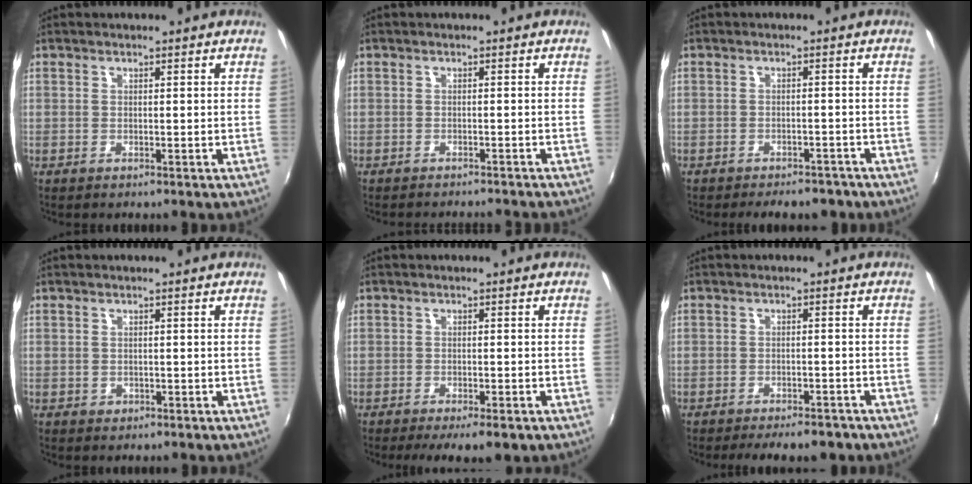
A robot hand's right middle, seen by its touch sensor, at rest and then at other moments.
{"total": 6.2, "force": [-5.7, 0.7, 2.3], "torque": [-0.053, -0.012, -0.076]}
{"total": 7.8, "force": [-6.4, 3.1, 3.2], "torque": [-0.073, -0.007, -0.081]}
{"total": 0.8, "force": [-0.3, 0.7, 0.2], "torque": [-0.002, -0.001, -0.001]}
{"total": 7.3, "force": [-5.3, 1.7, 4.7], "torque": [-0.100, -0.025, -0.079]}
{"total": 8.4, "force": [-6.9, 2.6, 4.0], "torque": [-0.089, -0.012, -0.093]}